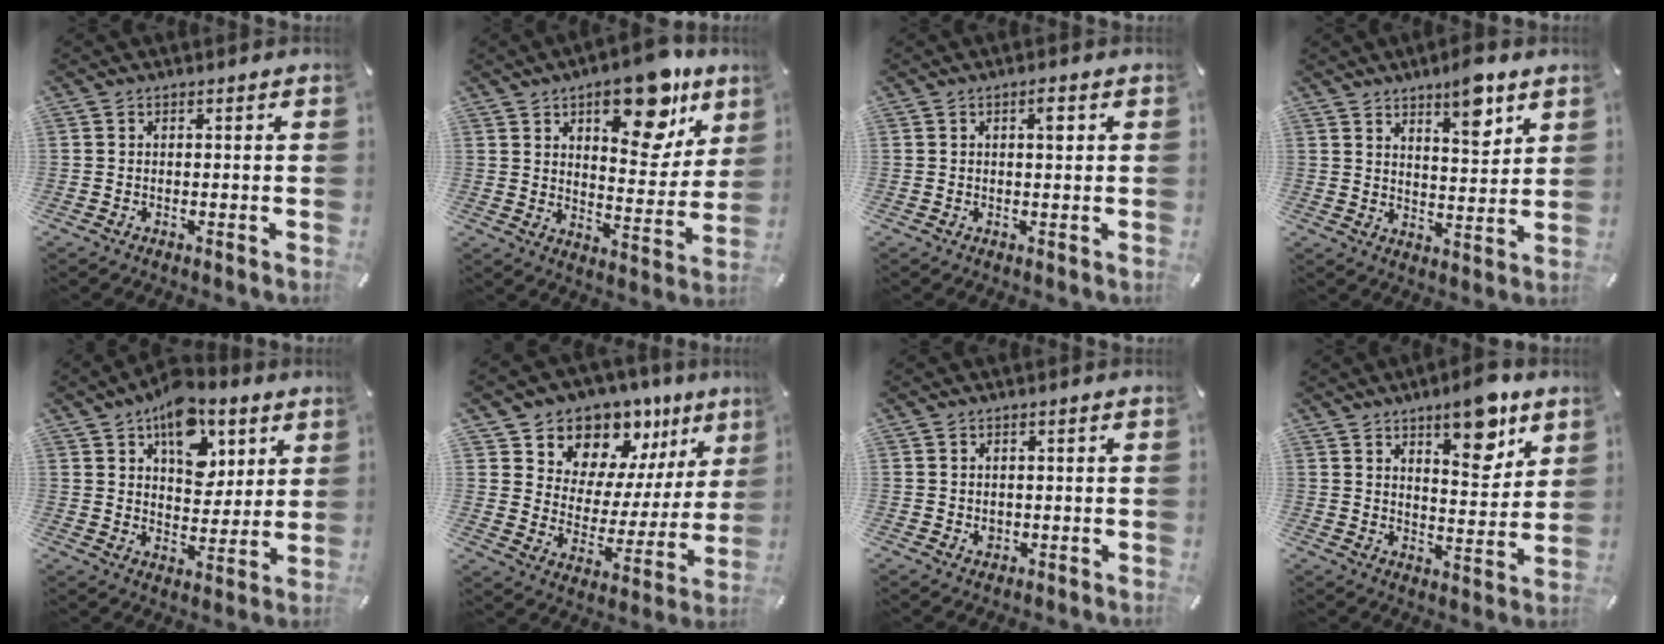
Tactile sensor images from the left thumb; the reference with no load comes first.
{"total": 17.6, "force": [10.6, 7.8, 11.7], "torque": [-0.146, -0.061, 0.171]}
{"total": 2.1, "force": [0.7, 0.6, 1.9], "torque": [-0.025, -0.001, 0.006]}
{"total": 8.3, "force": [6.4, 2.6, 4.6], "torque": [-0.054, -0.044, 0.105]}
{"total": 13.9, "force": [7.7, 8.9, 7.5], "torque": [-0.100, -0.036, 0.137]}
{"total": 11.0, "force": [9.0, 6.3, -0.5], "torque": [0.008, -0.112, 0.163]}
{"total": 1.5, "force": [0.2, 1.4, 0.6], "torque": [-0.005, 0.001, 0.001]}
{"total": 11.8, "force": [7.8, 4.7, 7.6], "torque": [-0.086, -0.052, 0.128]}